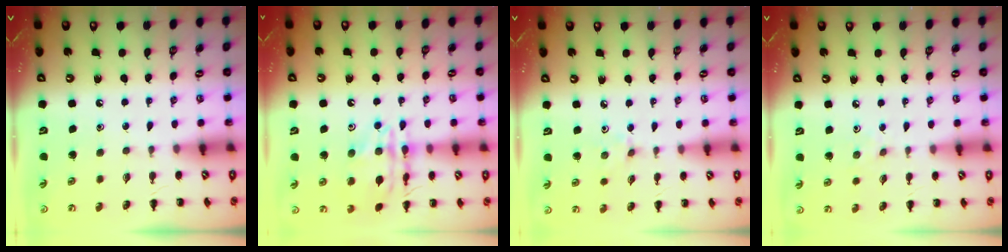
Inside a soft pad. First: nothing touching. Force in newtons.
{"total": 15.4, "press": 15.3, "slide": 1.2}
{"total": 2.0, "press": 1.9, "slide": 0.7}
{"total": 2.5, "press": 2.3, "slide": 1.0}